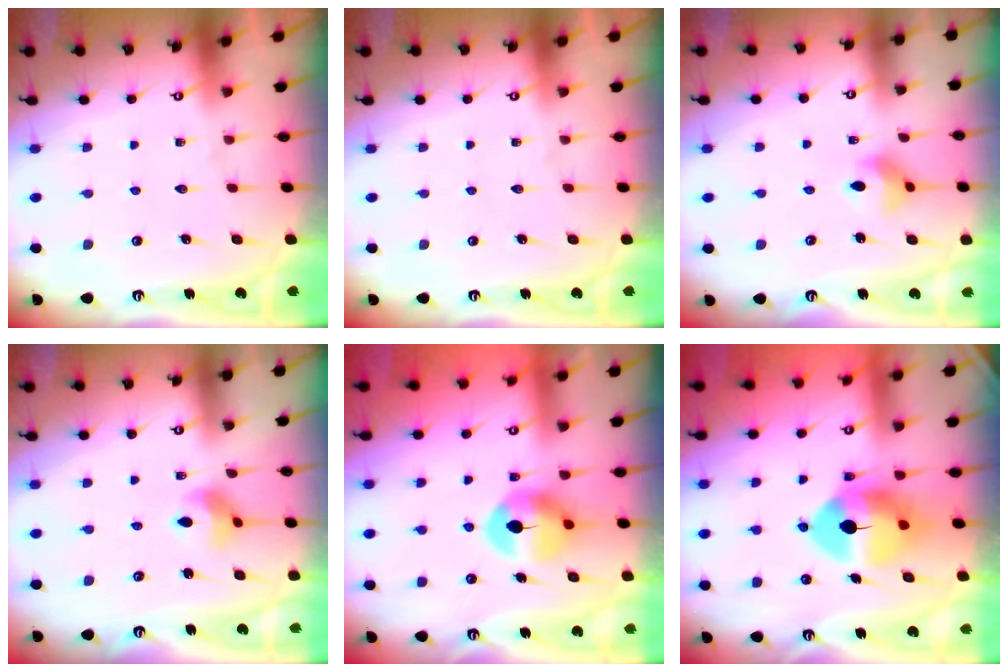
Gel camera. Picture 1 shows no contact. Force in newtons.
{"total": 0.0}
{"total": 7.0, "press": 6.9, "slide": 0.9}
{"total": 6.5, "press": 6.5, "slide": 0.6}
{"total": 9.0, "press": 9.0, "slide": 0.5}
{"total": 11.6, "press": 11.4, "slide": 2.1}